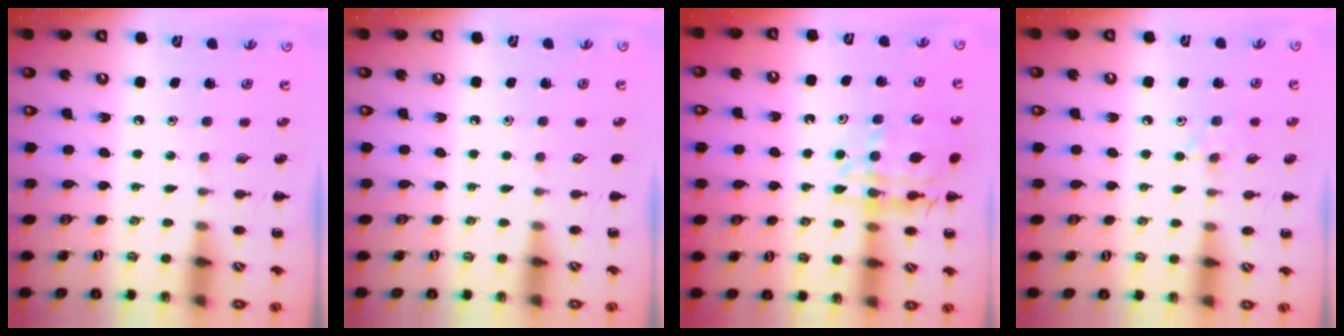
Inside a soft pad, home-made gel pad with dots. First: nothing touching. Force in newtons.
{"total": 0.0}
{"total": 14.6, "press": 14.3, "slide": 3.1}
{"total": 6.1, "press": 5.8, "slide": 1.9}